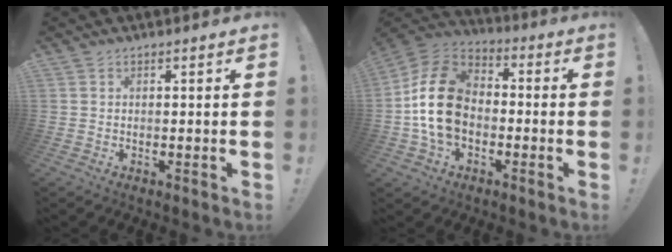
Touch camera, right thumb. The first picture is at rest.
{"total": 18.7, "force": [-1.0, 13.8, 12.6], "torque": [-0.224, 0.029, -0.008]}